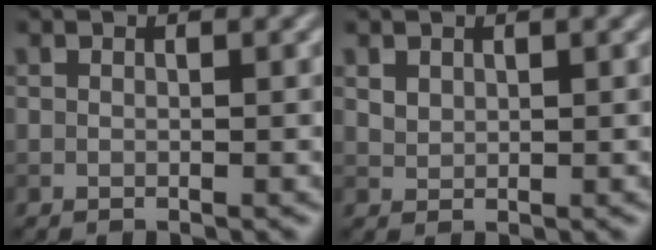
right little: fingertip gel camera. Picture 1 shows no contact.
{"total": 1.1, "force": [0.7, 0.7, 0.4], "torque": [-0.010, -0.001, 0.019]}